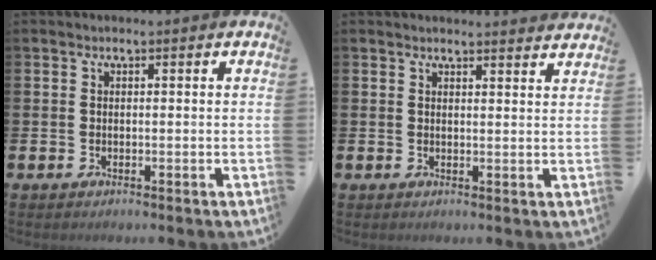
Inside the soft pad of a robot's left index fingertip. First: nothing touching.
{"total": 2.2, "force": [2.2, 0.0, -0.1], "torque": [0.011, -0.019, 0.037]}